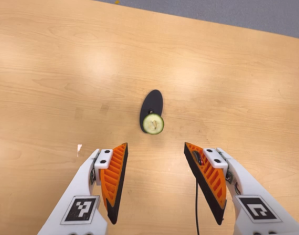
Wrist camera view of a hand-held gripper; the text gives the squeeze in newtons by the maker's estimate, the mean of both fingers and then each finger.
{"total": 0.0}